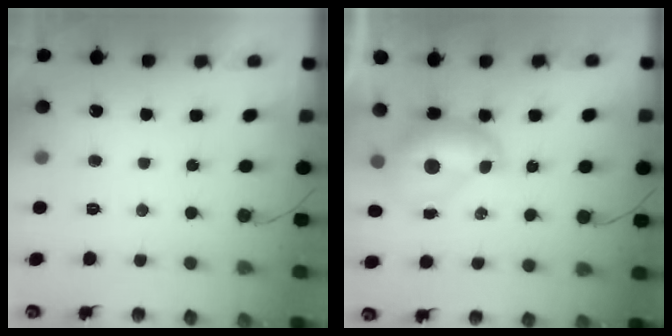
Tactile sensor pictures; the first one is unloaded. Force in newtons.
{"total": 8.0, "press": 8.0, "slide": 0.1}